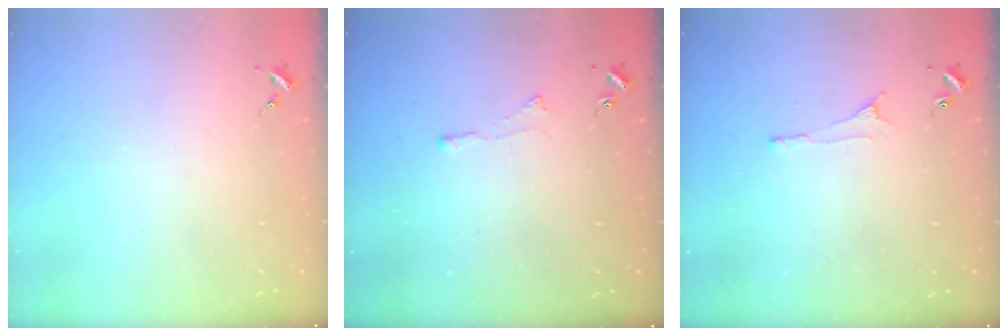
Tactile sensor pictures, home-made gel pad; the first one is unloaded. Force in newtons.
{"total": 2.6, "press": 2.5, "slide": 0.6}
{"total": 4.1, "press": 4.1, "slide": 0.6}